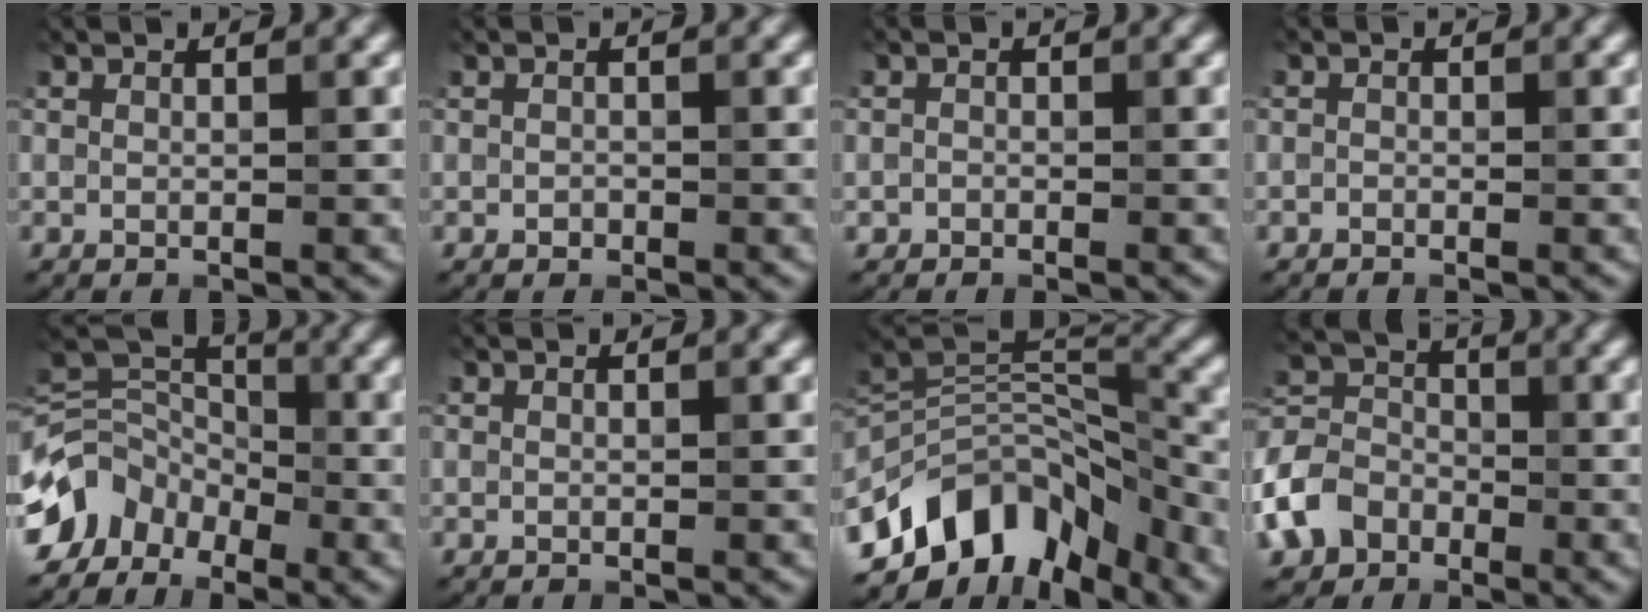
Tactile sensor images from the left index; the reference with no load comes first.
{"total": 1.5, "force": [-1.4, -0.4, -0.4], "torque": [-0.002, -0.015, -0.001]}
{"total": 2.4, "force": [-1.9, -0.9, -1.2], "torque": [0.001, -0.016, 0.004]}
{"total": 2.1, "force": [-1.8, -0.7, -0.8], "torque": [-0.004, -0.016, -0.008]}
{"total": 6.5, "force": [-6.0, 2.6, -0.2], "torque": [-0.018, -0.010, -0.088]}
{"total": 0.0}
{"total": 10.6, "force": [-8.8, 4.5, 3.6], "torque": [-0.076, -0.002, -0.130]}
{"total": 6.9, "force": [-5.9, 3.6, 0.6], "torque": [-0.040, -0.024, -0.076]}